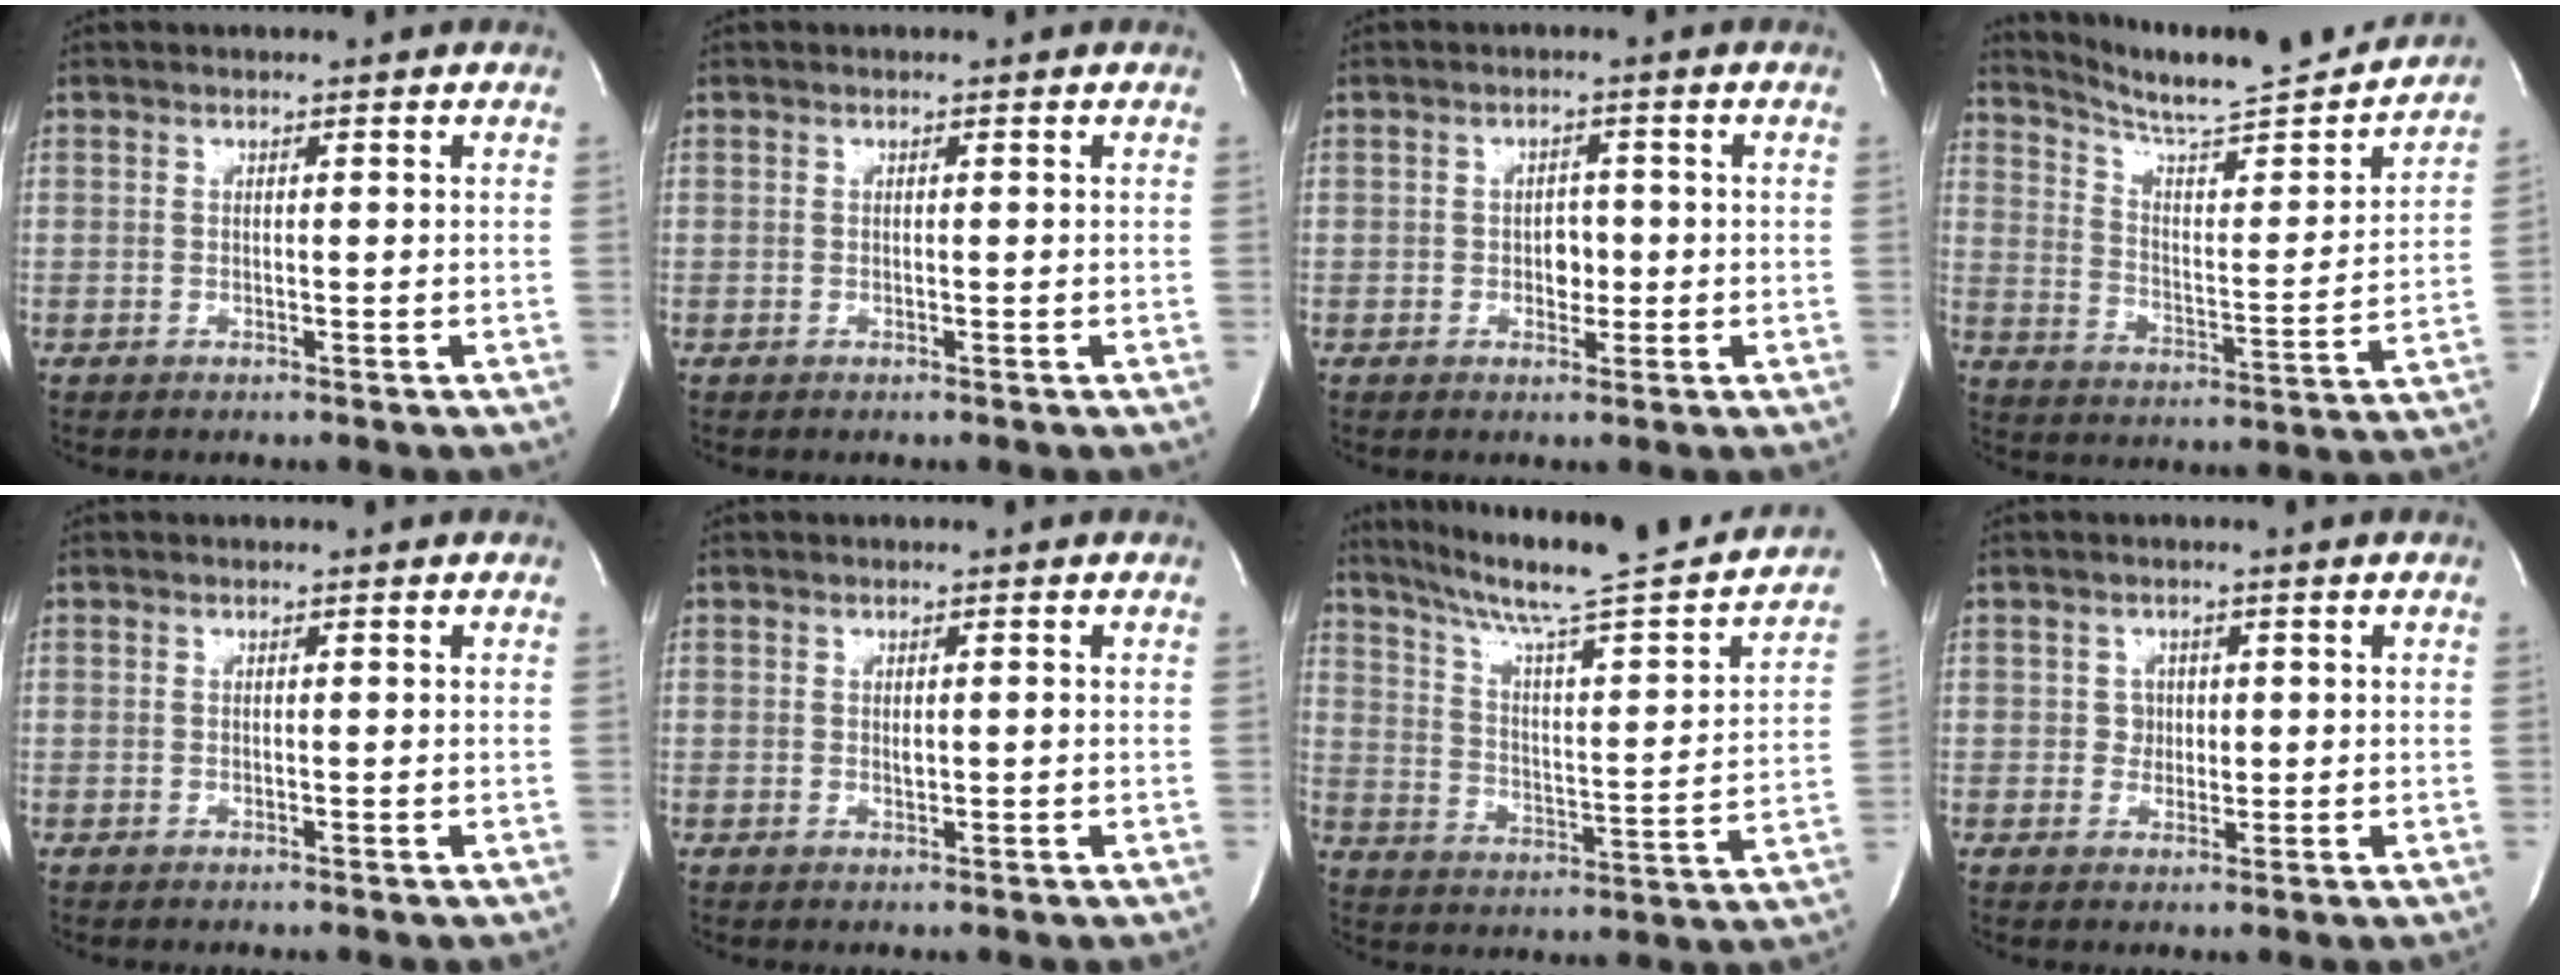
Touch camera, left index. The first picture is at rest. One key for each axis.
{"total": 0.0}
{"total": 2.5, "fx": -0.8, "fy": 1.7, "fz": 1.7, "tx": -0.019, "ty": 0.002, "tz": -0.011}
{"total": 20.4, "fx": 19.1, "fy": 1.1, "fz": 6.9, "tx": -0.108, "ty": -0.046, "tz": 0.270}
{"total": 0.0}
{"total": 1.0, "fx": -0.3, "fy": 0.3, "fz": 0.9, "tx": -0.017, "ty": -0.004, "tz": -0.002}
{"total": 24.4, "fx": 21.4, "fy": 1.4, "fz": 11.7, "tx": -0.183, "ty": -0.032, "tz": 0.291}
{"total": 1.9, "fx": -0.1, "fy": 1.8, "fz": 0.6, "tx": -0.006, "ty": -0.002, "tz": -0.002}